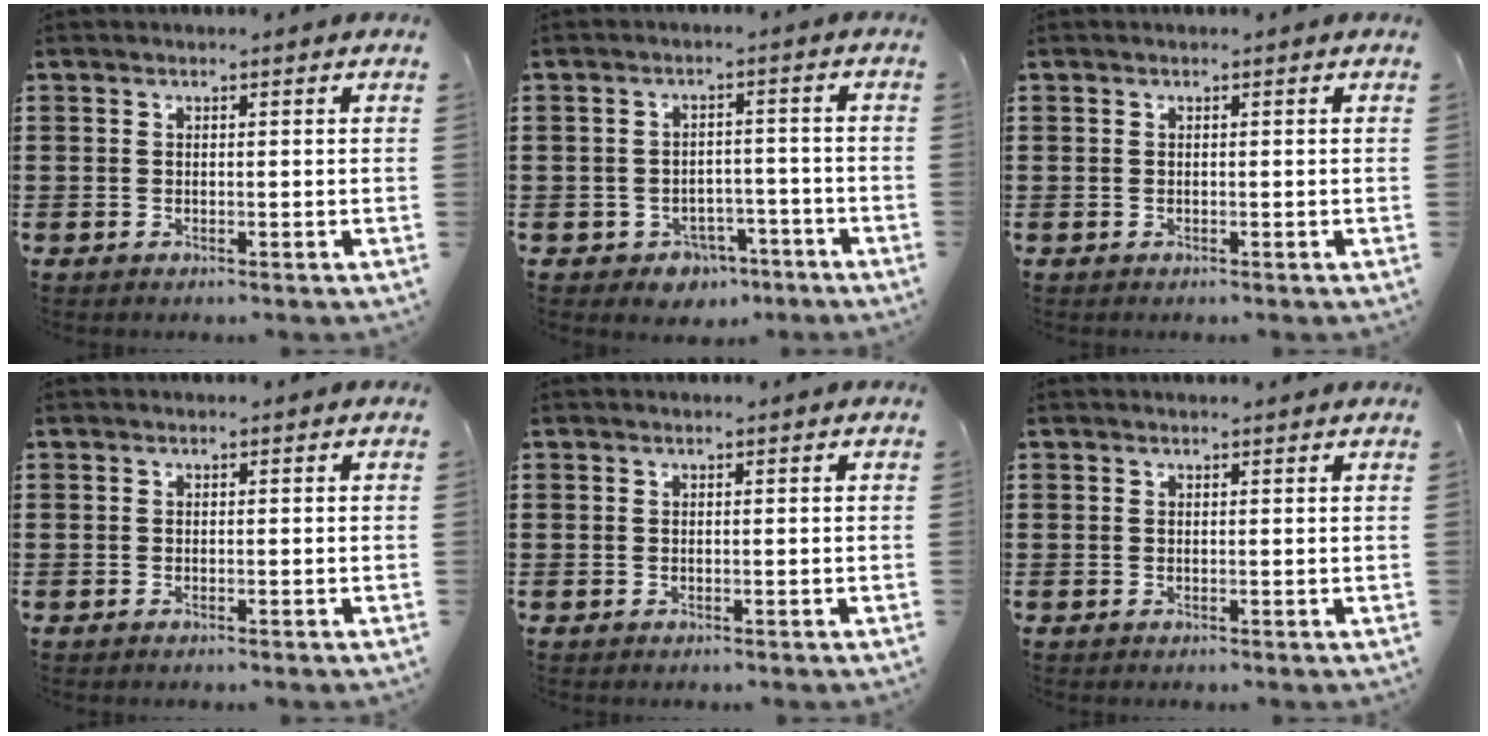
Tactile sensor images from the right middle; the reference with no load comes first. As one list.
[{"total": 3.3, "force": [-2.7, 1.8, 0.5], "torque": [-0.017, 0.006, -0.057]}, {"total": 0.0}, {"total": 0.0}, {"total": 0.0}, {"total": 0.0}]